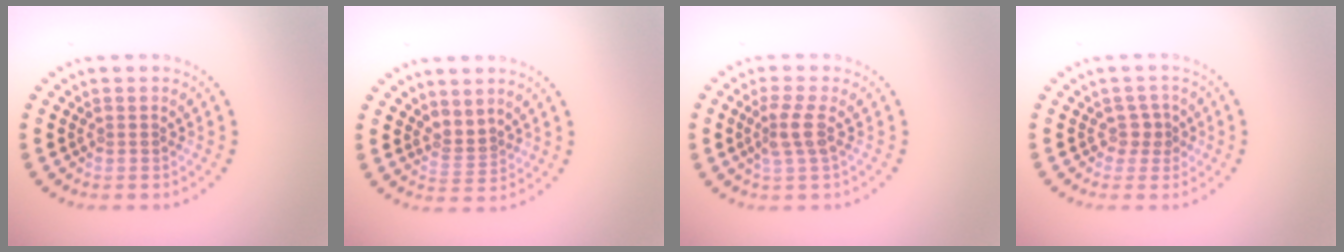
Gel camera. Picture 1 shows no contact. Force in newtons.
{"total": 1.7, "press": 1.1, "slide": 1.3}
{"total": 2.4, "press": 1.8, "slide": 1.6}
{"total": 1.4, "press": 1.0, "slide": 0.9}